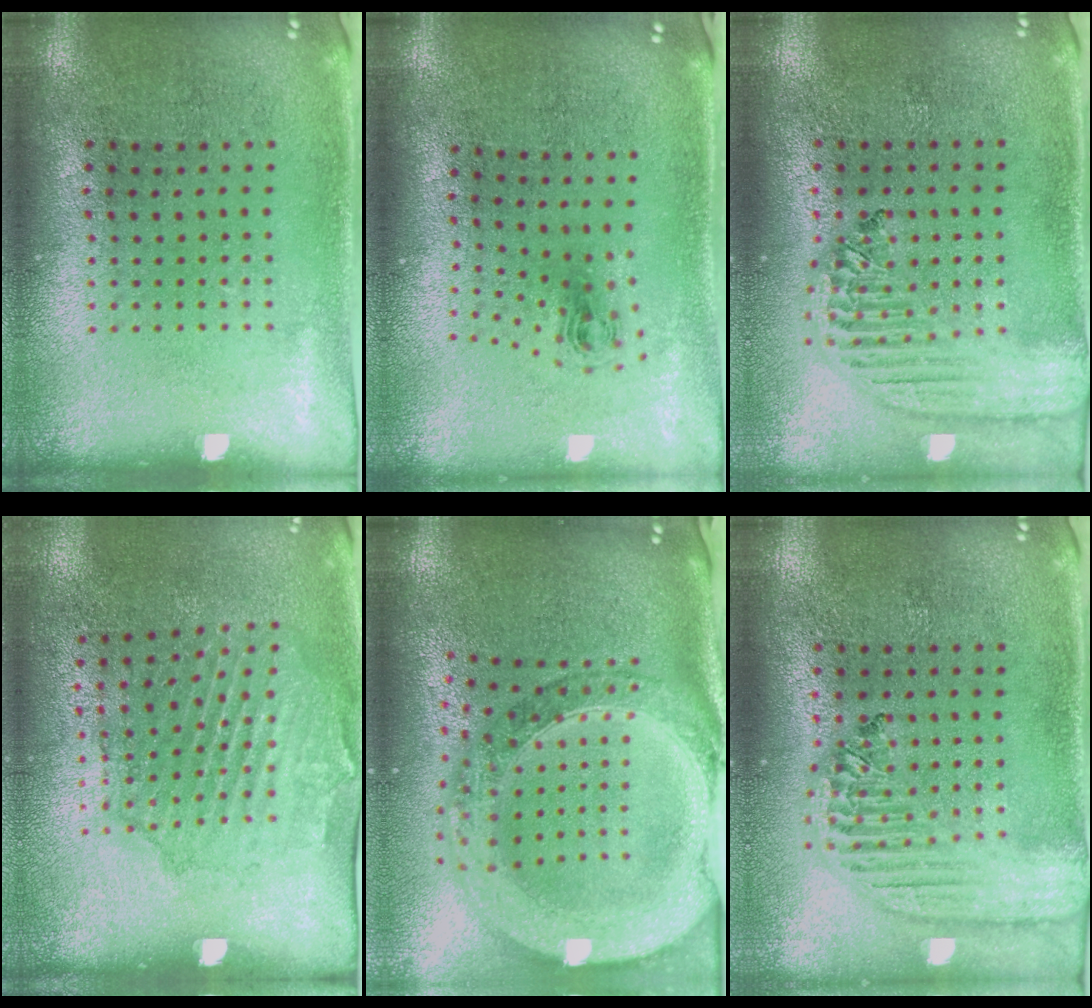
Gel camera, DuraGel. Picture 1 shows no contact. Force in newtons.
{"total": 0.9, "press": 0.4, "slide": 0.8}
{"total": 2.1, "press": 1.9, "slide": 1.0}
{"total": 1.6, "press": 1.4, "slide": 0.7}
{"total": 2.7, "press": 2.4, "slide": 1.4}
{"total": 2.1, "press": 1.9, "slide": 1.0}